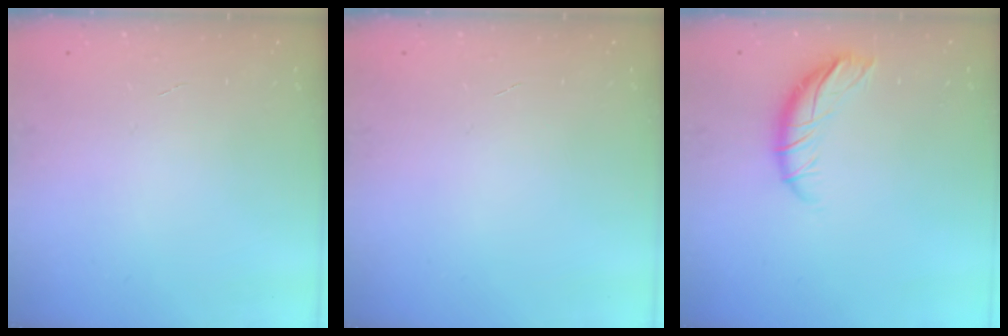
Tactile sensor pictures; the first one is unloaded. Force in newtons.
{"total": 0.0}
{"total": 10.4, "press": 10.3, "slide": 1.5}